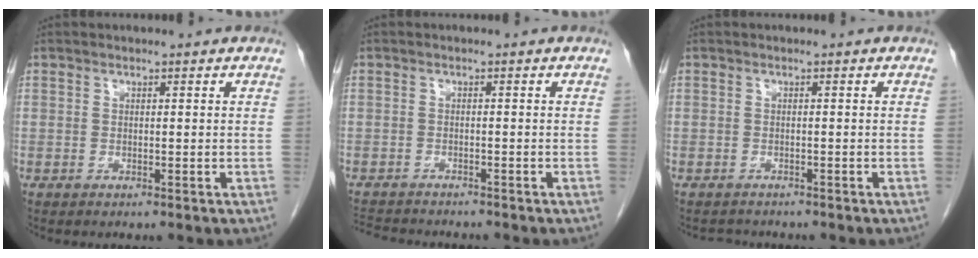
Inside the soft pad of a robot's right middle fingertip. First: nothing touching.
{"total": 5.6, "force": [-5.4, 0.8, 1.5], "torque": [-0.025, -0.009, -0.086]}
{"total": 1.3, "force": [-1.2, 0.4, -0.4], "torque": [0.002, -0.005, -0.020]}